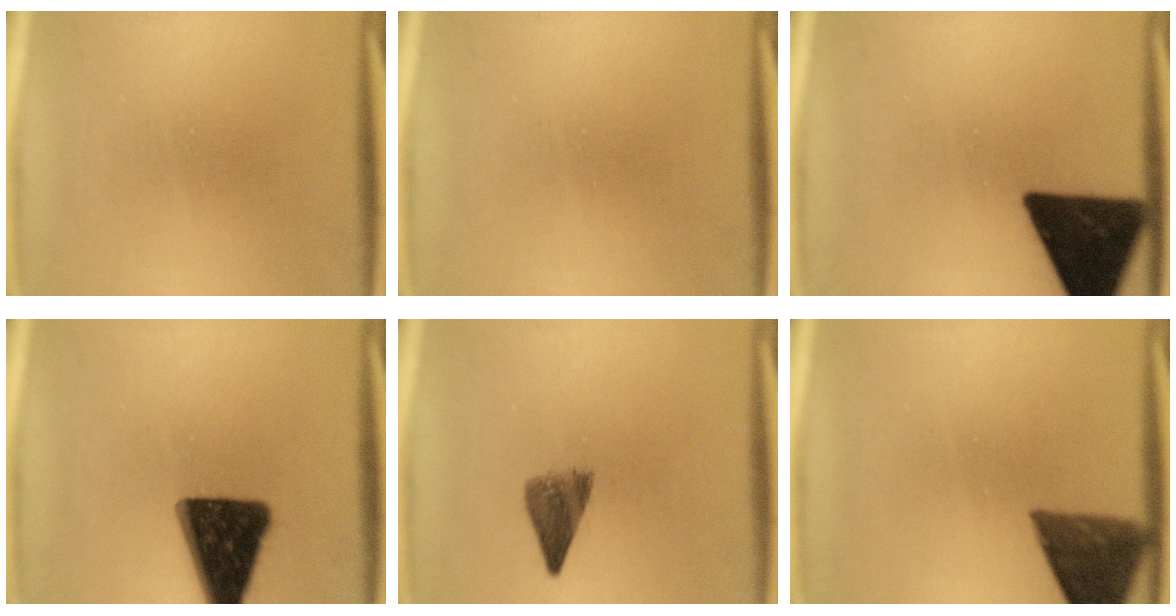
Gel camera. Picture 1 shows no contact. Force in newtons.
{"total": 0.0}
{"total": 15.9}
{"total": 15.9}
{"total": 4.7}
{"total": 10.6}